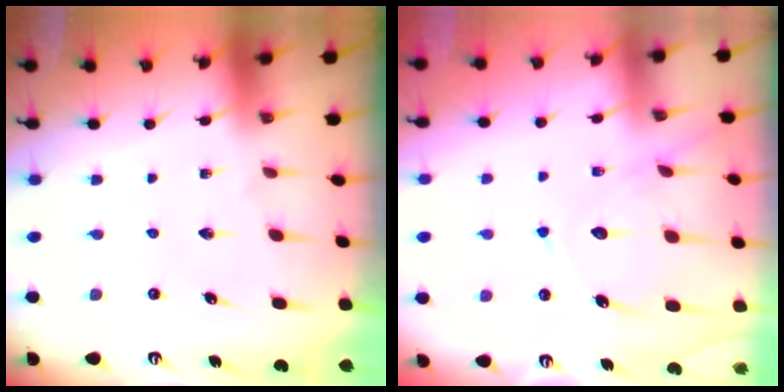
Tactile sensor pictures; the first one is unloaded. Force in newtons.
{"total": 12.3, "press": 12.2, "slide": 1.1}